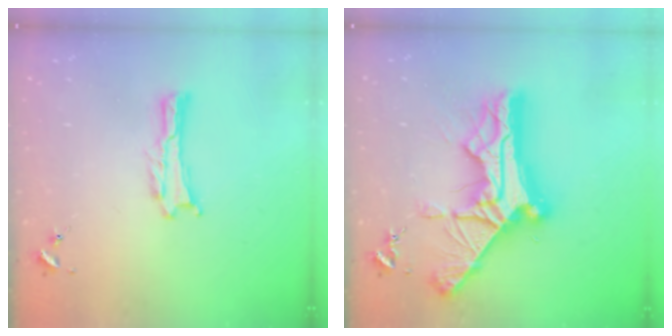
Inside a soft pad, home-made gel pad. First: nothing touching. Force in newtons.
{"total": 14.5, "press": 14.5, "slide": 1.5}